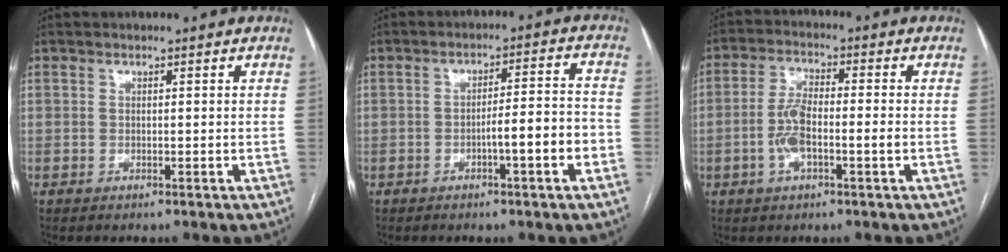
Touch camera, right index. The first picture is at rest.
{"total": 7.0, "force": [-2.7, 0.3, 6.4], "torque": [-0.094, 0.017, -0.038]}
{"total": 6.3, "force": [-1.5, 1.8, 5.8], "torque": [-0.126, 0.013, -0.031]}